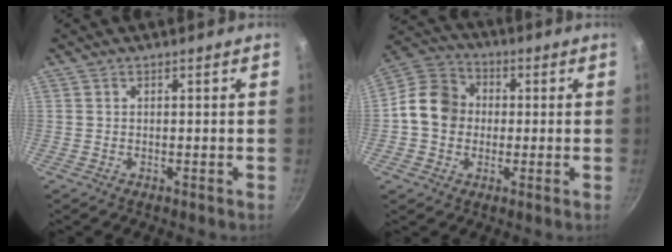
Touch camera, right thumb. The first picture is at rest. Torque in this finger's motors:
{"motor_torque": [1.40, 1.54, 0.64, -0.39, 0.12]}